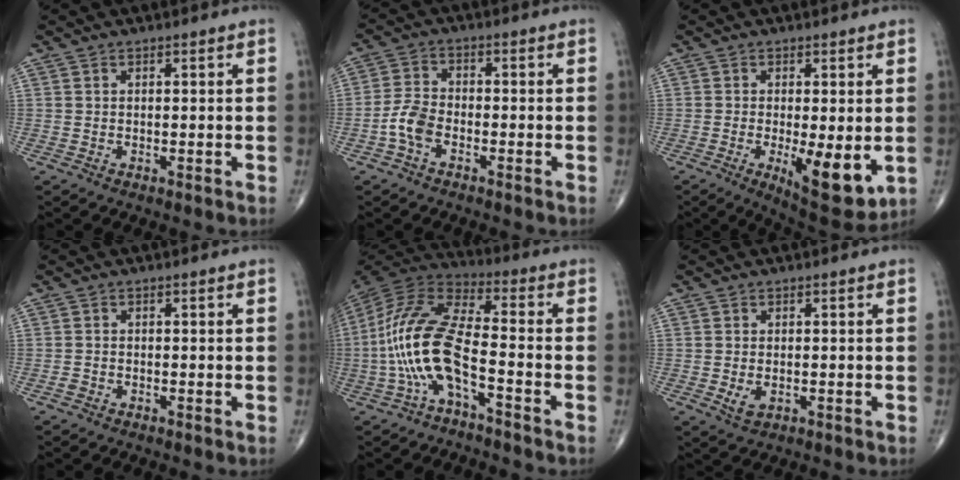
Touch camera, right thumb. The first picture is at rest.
{"total": 5.1, "force": [-2.3, 2.9, 3.6], "torque": [-0.073, 0.018, -0.052]}
{"total": 10.9, "force": [-2.1, 3.7, 10.0], "torque": [-0.137, -0.025, -0.022]}
{"total": 0.8, "force": [-0.6, 0.5, 0.3], "torque": [-0.007, 0.001, -0.014]}
{"total": 15.4, "force": [-4.6, 5.4, 13.6], "torque": [-0.298, 0.050, -0.093]}
{"total": 2.6, "force": [-0.6, 1.6, 2.0], "torque": [-0.033, -0.002, -0.006]}